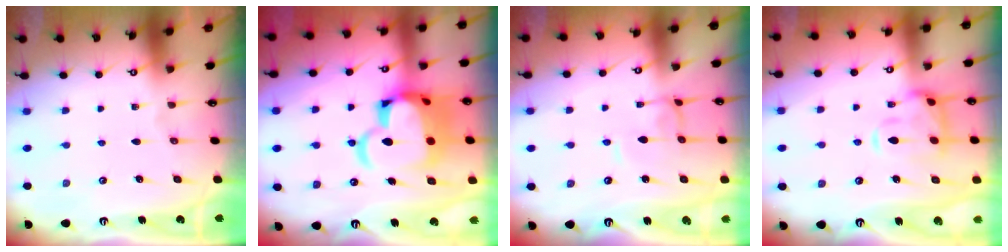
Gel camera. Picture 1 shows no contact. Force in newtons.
{"total": 15.2, "press": 15.1, "slide": 2.2}
{"total": 1.4, "press": 1.4, "slide": 0.2}
{"total": 5.5, "press": 5.2, "slide": 1.6}